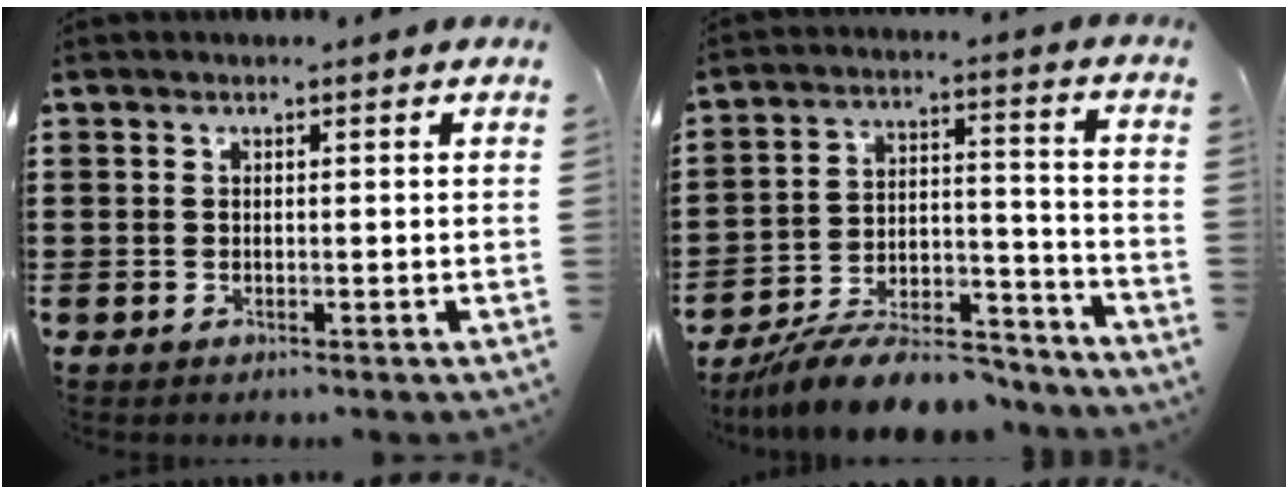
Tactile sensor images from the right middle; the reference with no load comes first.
{"total": 10.2, "force": [-9.4, 1.9, 3.6], "torque": [-0.056, 0.030, -0.179]}